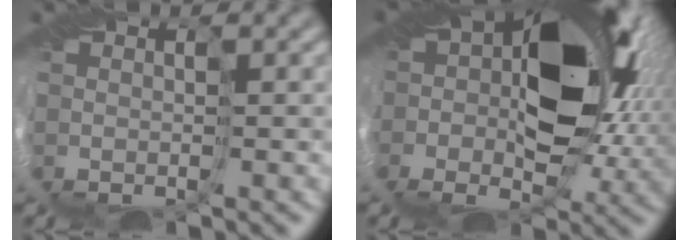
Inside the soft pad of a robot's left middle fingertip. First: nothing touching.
{"total": 15.0, "force": [1.4, 9.8, 11.2], "torque": [-0.143, -0.003, 0.018]}